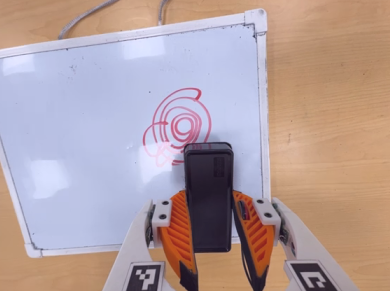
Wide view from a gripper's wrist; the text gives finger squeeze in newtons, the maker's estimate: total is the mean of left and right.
{"total": 3.7, "left": 2.6, "right": 4.7}